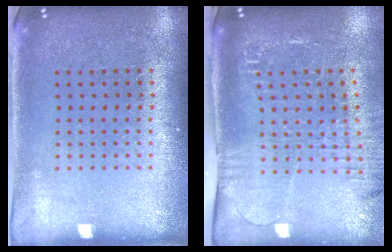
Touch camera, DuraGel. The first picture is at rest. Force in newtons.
{"total": 1.9, "press": 1.8, "slide": 0.8}